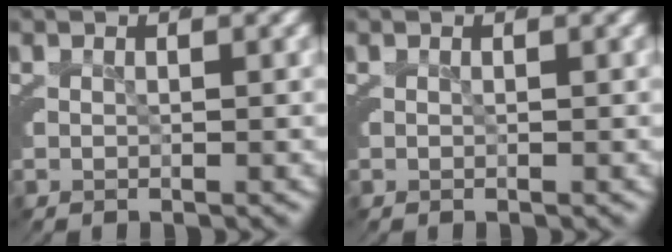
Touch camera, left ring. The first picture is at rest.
{"total": 0.0}